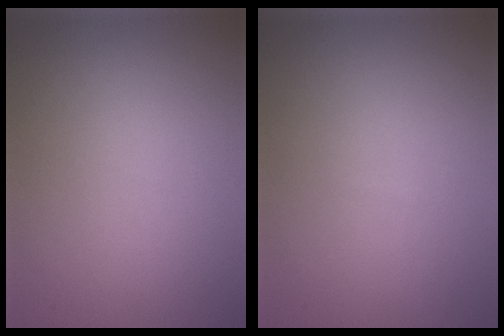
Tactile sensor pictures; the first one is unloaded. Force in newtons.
{"total": 0.0}